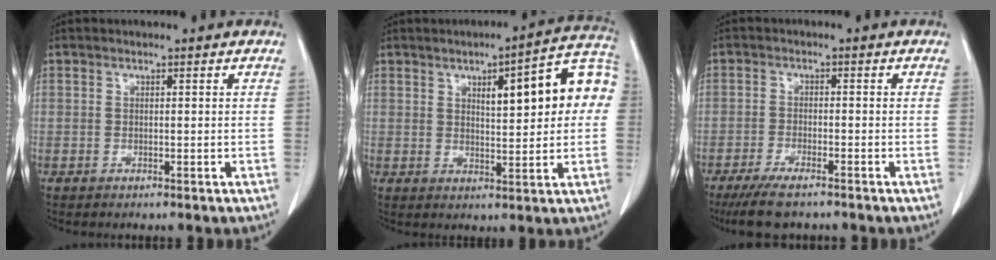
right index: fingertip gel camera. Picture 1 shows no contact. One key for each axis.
{"total": 13.1, "fx": 2.9, "fy": 3.2, "fz": 12.4, "tx": -0.162, "ty": 0.036, "tz": 0.037}
{"total": 6.5, "fx": -5.2, "fy": 1.1, "fz": 3.7, "tx": -0.068, "ty": -0.016, "tz": -0.089}